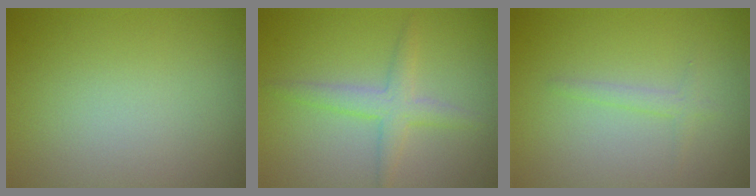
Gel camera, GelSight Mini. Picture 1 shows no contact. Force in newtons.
{"total": 2.7, "press": 2.7, "slide": 0.1}
{"total": 1.1, "press": 1.1, "slide": 0.1}